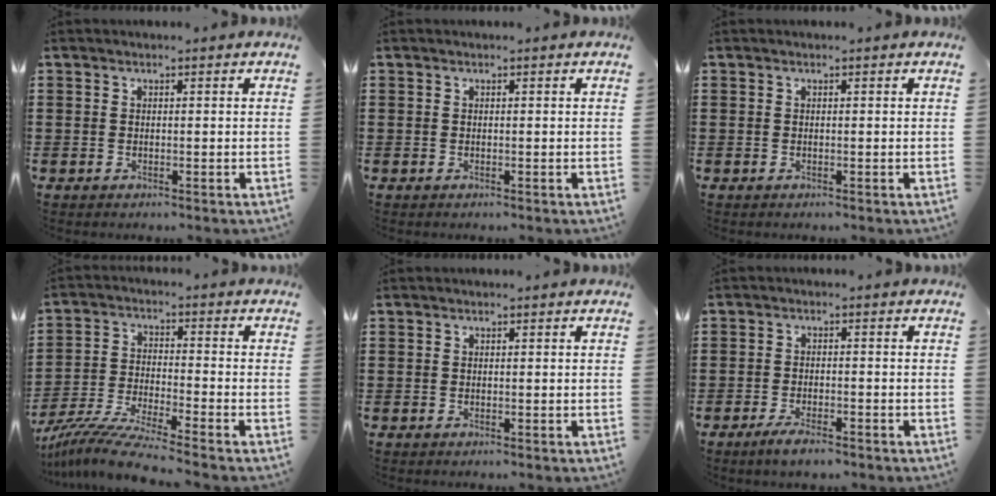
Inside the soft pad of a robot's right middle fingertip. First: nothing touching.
{"total": 0.0}
{"total": 0.0}
{"total": 7.6, "force": [-7.0, -0.4, 3.1], "torque": [-0.069, -0.010, -0.138]}
{"total": 0.0}
{"total": 3.0, "force": [-2.4, 0.6, 1.7], "torque": [-0.036, 0.003, -0.049]}